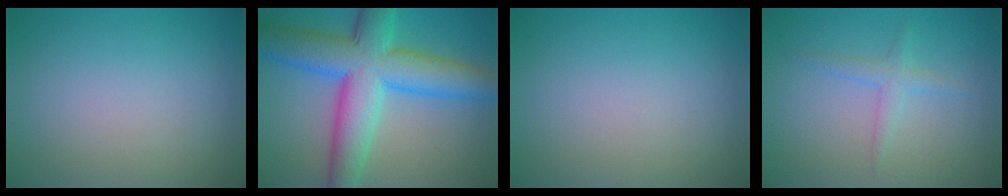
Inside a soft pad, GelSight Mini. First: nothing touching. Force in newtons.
{"total": 11.1, "press": 11.1, "slide": 0.2}
{"total": 0.0}
{"total": 1.7, "press": 1.7, "slide": 0.0}